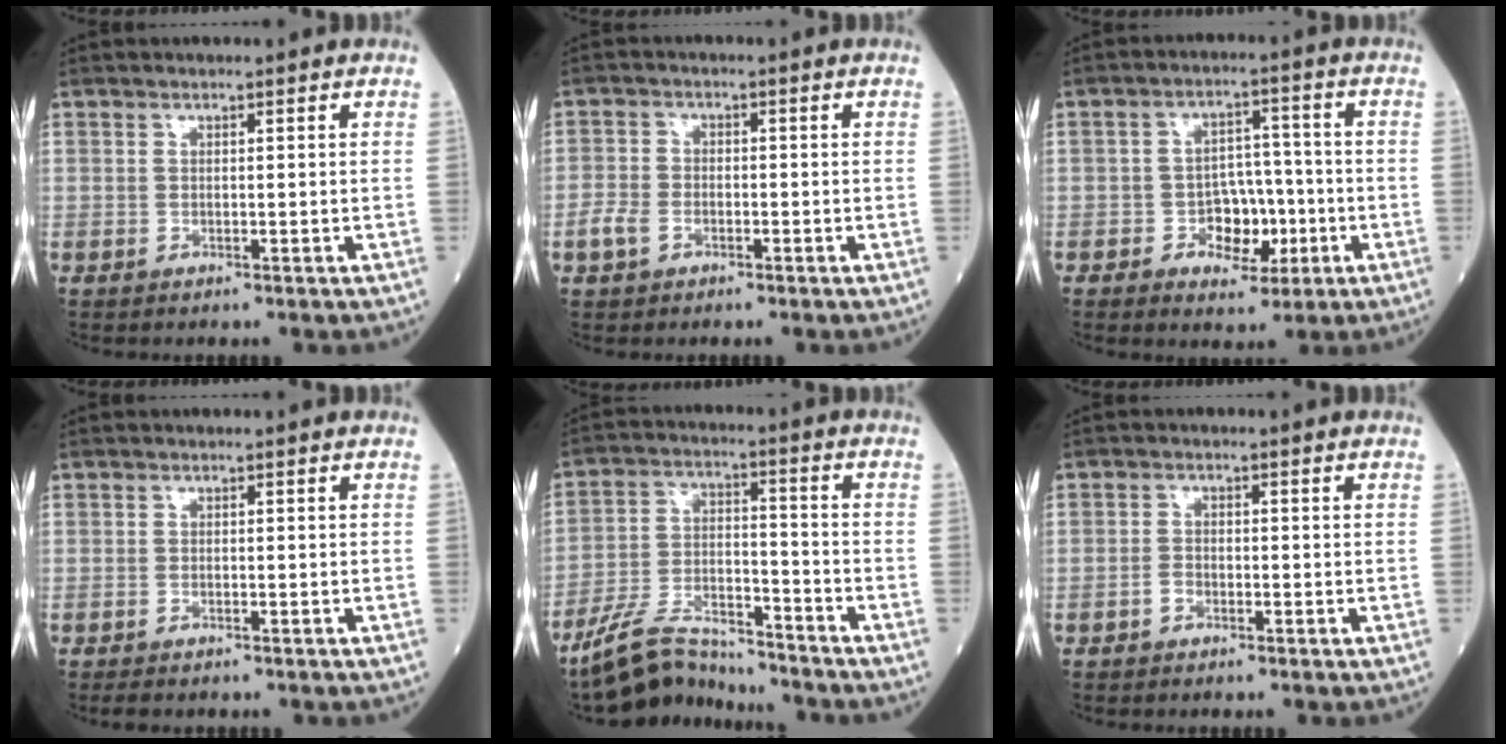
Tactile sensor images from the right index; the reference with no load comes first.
{"total": 3.5, "force": [-1.6, 2.4, 1.9], "torque": [-0.047, 0.005, -0.029]}
{"total": 6.5, "force": [-2.2, 4.4, 4.3], "torque": [-0.060, 0.015, -0.032]}
{"total": 1.7, "force": [-1.4, 0.5, 0.7], "torque": [-0.015, -0.004, -0.017]}
{"total": 9.8, "force": [-9.3, 2.0, 2.3], "torque": [-0.049, 0.009, -0.170]}
{"total": 1.4, "force": [-0.8, 0.9, 0.7], "torque": [-0.011, 0.005, -0.015]}